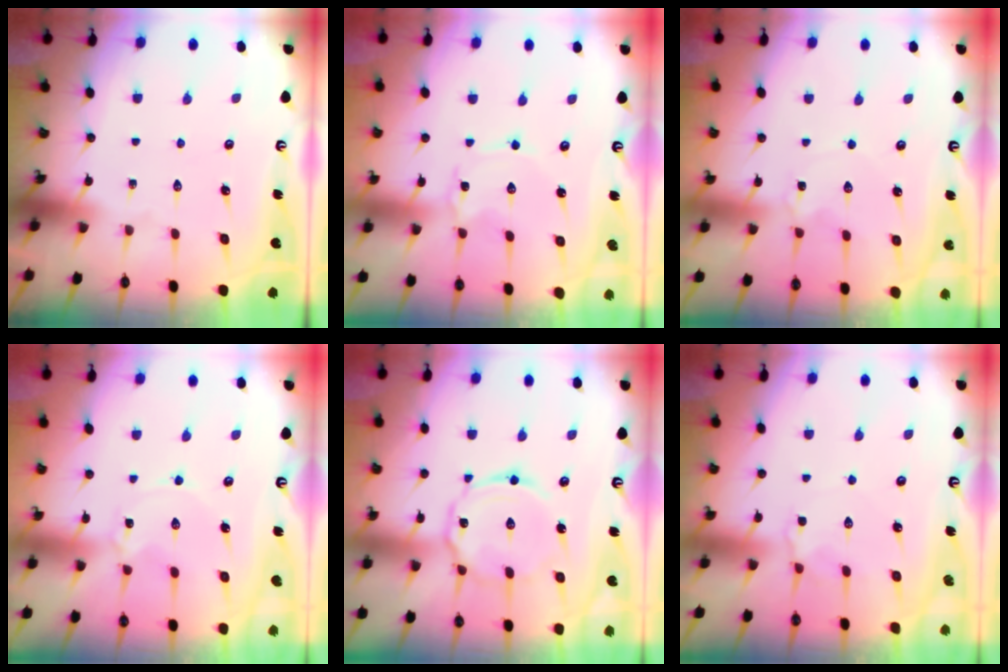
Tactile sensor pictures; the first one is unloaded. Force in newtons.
{"total": 0.6, "press": 0.6, "slide": 0.1}
{"total": 2.9, "press": 2.9, "slide": 0.5}
{"total": 1.9, "press": 1.9, "slide": 0.3}
{"total": 10.2, "press": 10.2, "slide": 0.6}
{"total": 2.8, "press": 2.7, "slide": 0.5}